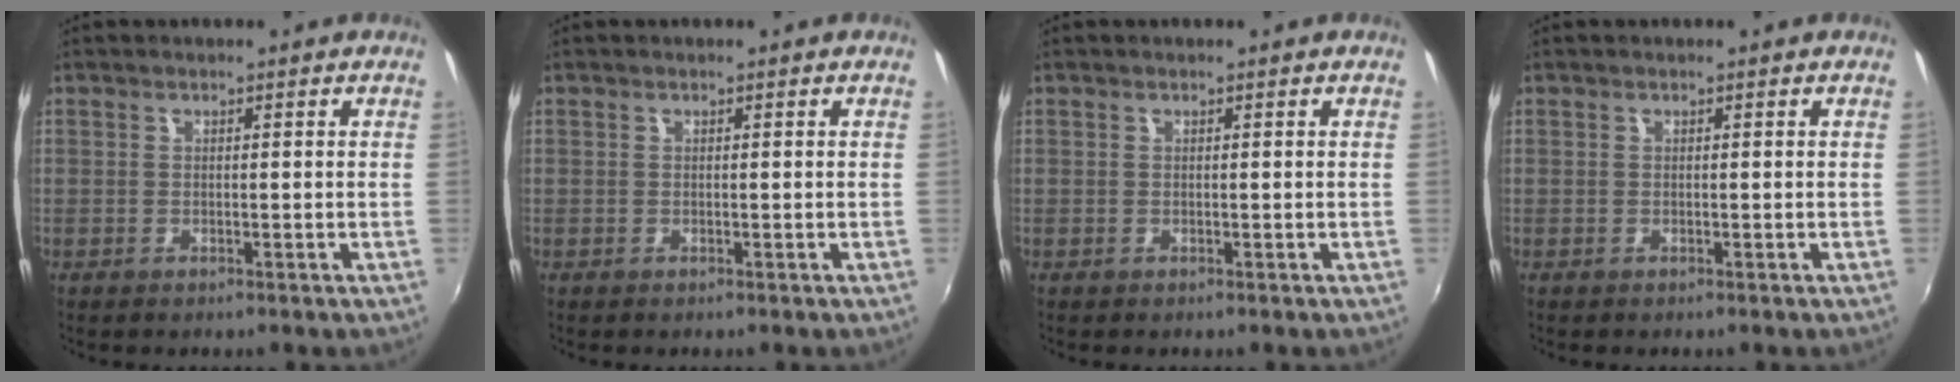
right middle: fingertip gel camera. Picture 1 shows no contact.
{"total": 0.0}
{"total": 0.0}
{"total": 0.0}